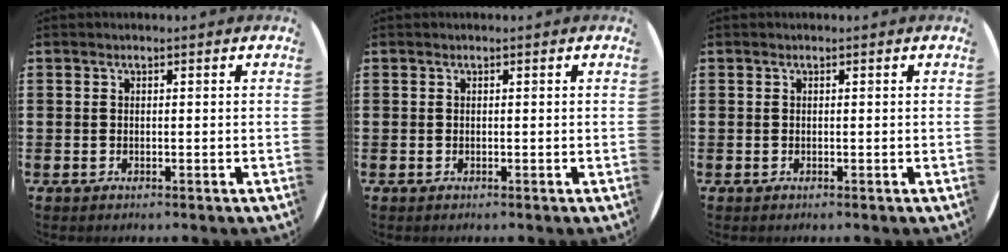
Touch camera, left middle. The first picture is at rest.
{"total": 0.0}
{"total": 0.0}